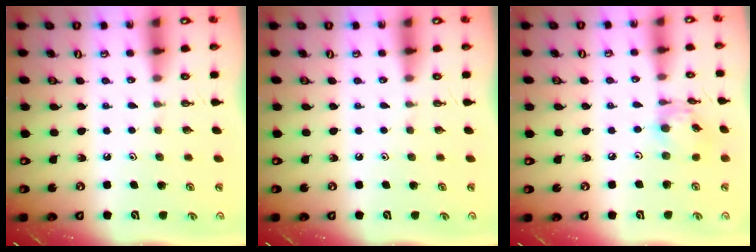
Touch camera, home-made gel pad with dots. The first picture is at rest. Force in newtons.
{"total": 0.0}
{"total": 10.6, "press": 10.6, "slide": 0.9}